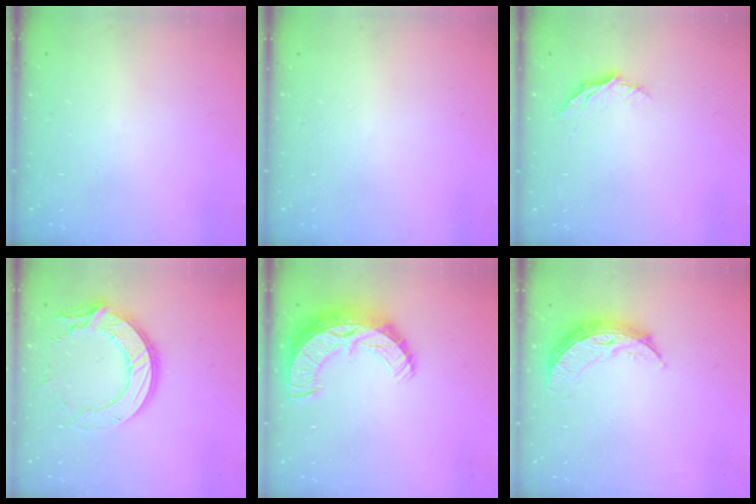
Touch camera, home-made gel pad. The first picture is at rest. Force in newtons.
{"total": 0.0}
{"total": 5.1, "press": 5.1, "slide": 0.4}
{"total": 14.7, "press": 14.6, "slide": 1.4}
{"total": 15.2, "press": 15.2, "slide": 1.0}
{"total": 9.3, "press": 9.3, "slide": 0.0}